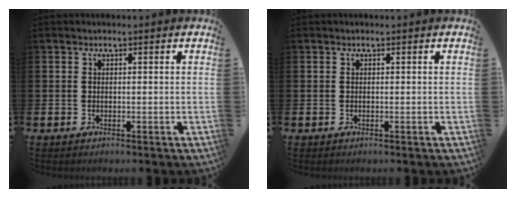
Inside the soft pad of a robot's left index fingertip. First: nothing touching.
{"total": 0.0}